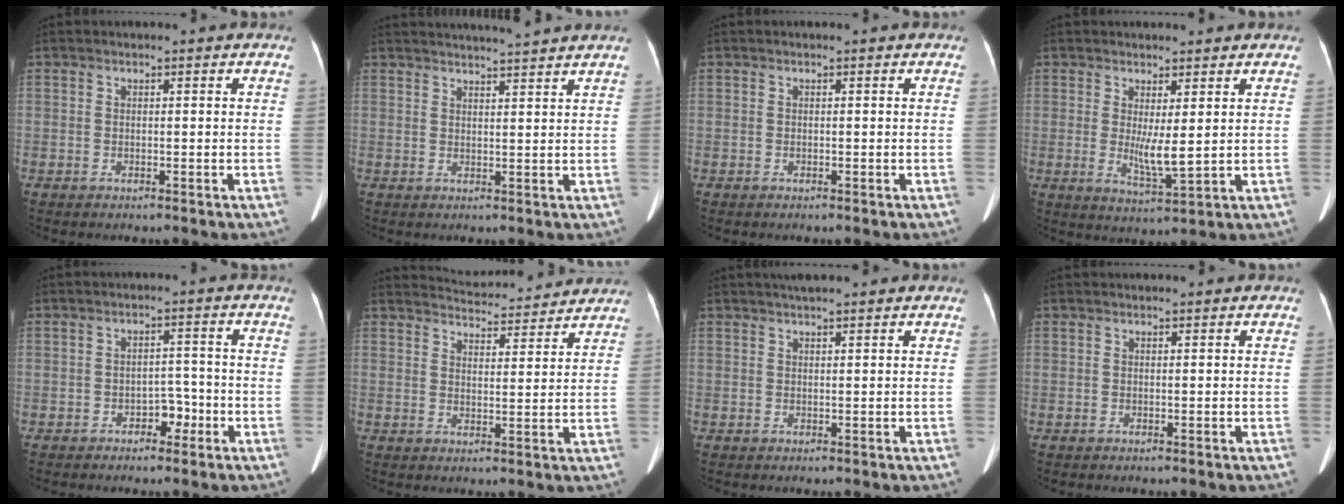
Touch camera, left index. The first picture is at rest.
{"total": 8.3, "force": [7.7, -1.3, 2.7], "torque": [-0.035, 0.011, 0.093]}
{"total": 0.0}
{"total": 4.4, "force": [0.6, 0.6, 4.4], "torque": [-0.084, -0.019, 0.019]}
{"total": 3.1, "force": [-1.9, 1.8, 1.6], "torque": [-0.021, 0.005, -0.029]}
{"total": 10.6, "force": [10.4, 1.1, 1.5], "torque": [-0.022, 0.014, 0.132]}
{"total": 4.4, "force": [3.7, 0.3, 2.3], "torque": [-0.029, 0.025, 0.055]}
{"total": 0.7, "force": [0.6, 0.0, 0.2], "torque": [-0.006, 0.007, 0.013]}